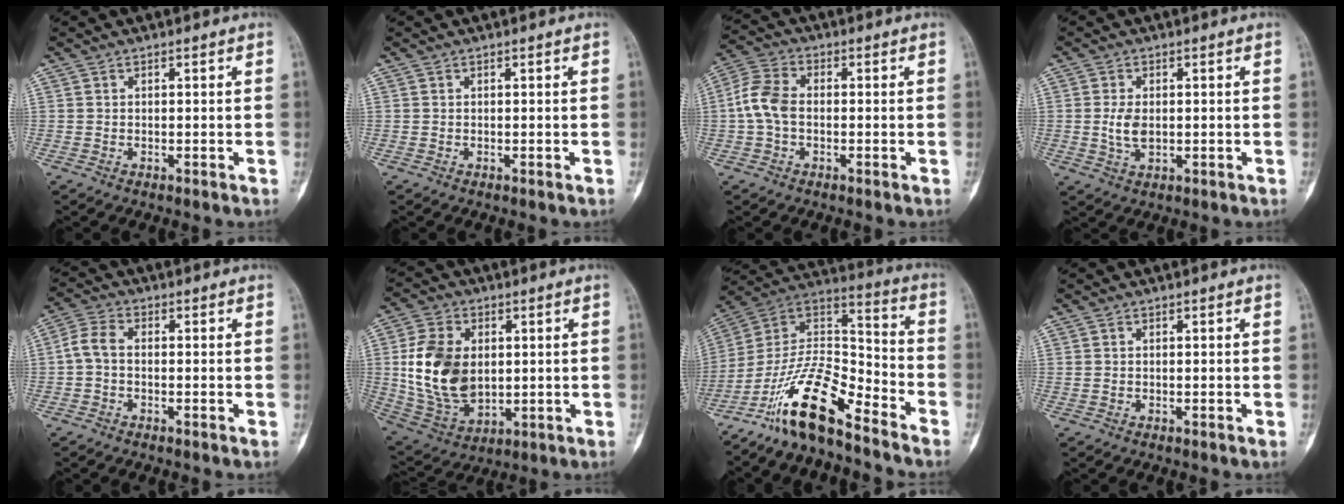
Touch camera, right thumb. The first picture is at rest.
{"total": 0.0}
{"total": 7.0, "force": [-0.7, 4.6, 5.2], "torque": [-0.109, 0.019, -0.024]}
{"total": 4.0, "force": [0.0, 2.3, 3.3], "torque": [-0.065, -0.004, 0.001]}
{"total": 4.1, "force": [-0.6, 2.6, 3.2], "torque": [-0.067, 0.014, -0.022]}
{"total": 16.1, "force": [1.5, 10.8, 11.9], "torque": [-0.209, -0.011, 0.040]}
{"total": 16.4, "force": [-12.0, 4.7, 10.2], "torque": [-0.177, 0.096, -0.228]}
{"total": 0.0}